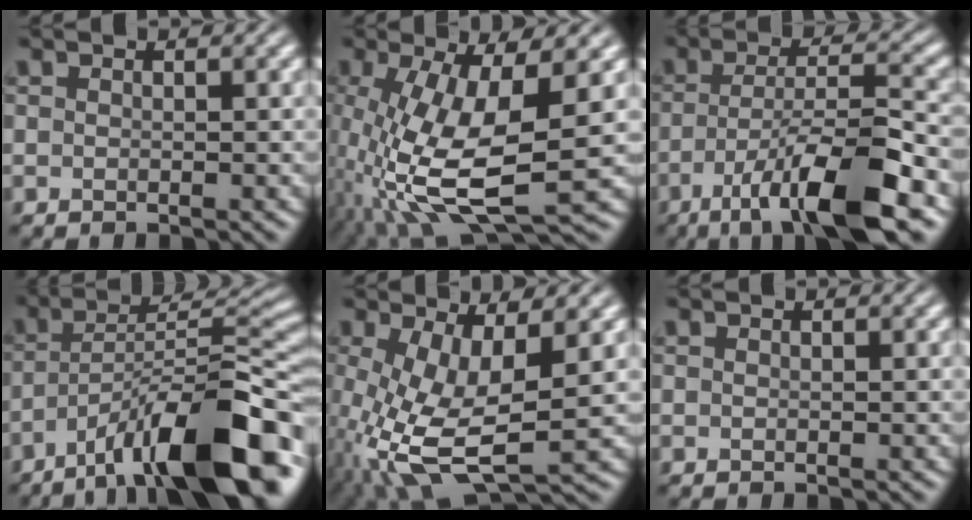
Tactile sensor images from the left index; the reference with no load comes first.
{"total": 10.6, "force": [-2.4, 3.8, 9.6], "torque": [-0.213, -0.018, -0.040]}
{"total": 9.6, "force": [-5.3, 2.0, 7.7], "torque": [-0.128, 0.008, -0.091]}
{"total": 13.6, "force": [-8.2, 3.8, 10.2], "torque": [-0.152, 0.014, -0.142]}
{"total": 9.4, "force": [-1.8, 3.9, 8.3], "torque": [-0.193, -0.014, -0.032]}
{"total": 0.0}